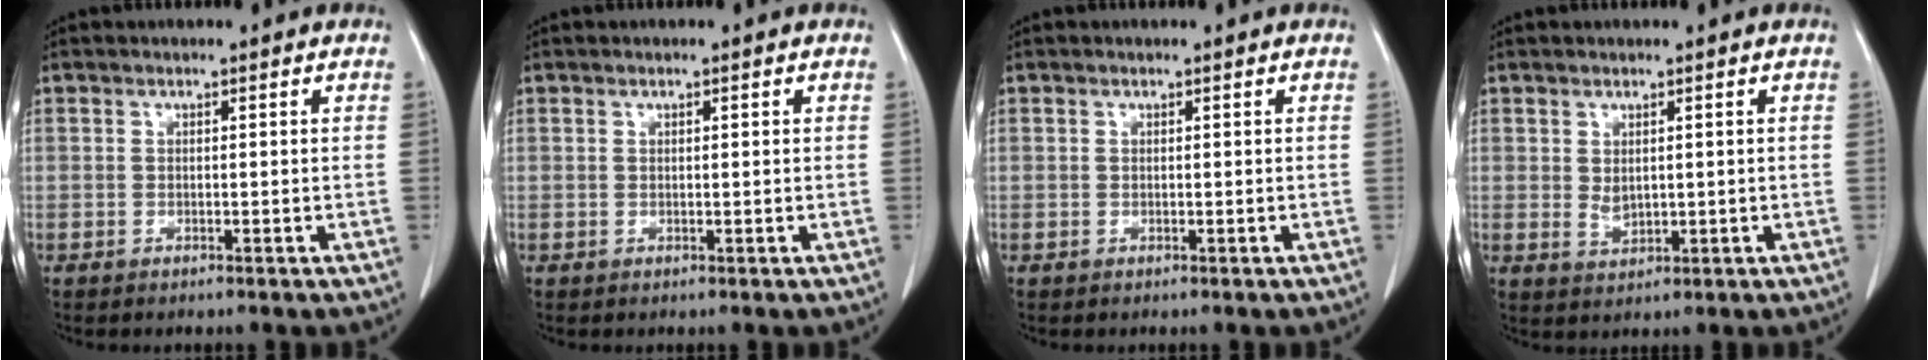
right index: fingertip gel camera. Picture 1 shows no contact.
{"total": 0.9, "force": [0.3, 0.4, 0.8], "torque": [-0.017, 0.002, 0.007]}
{"total": 0.0}
{"total": 2.7, "force": [0.4, 1.8, 2.0], "torque": [-0.039, 0.000, 0.018]}